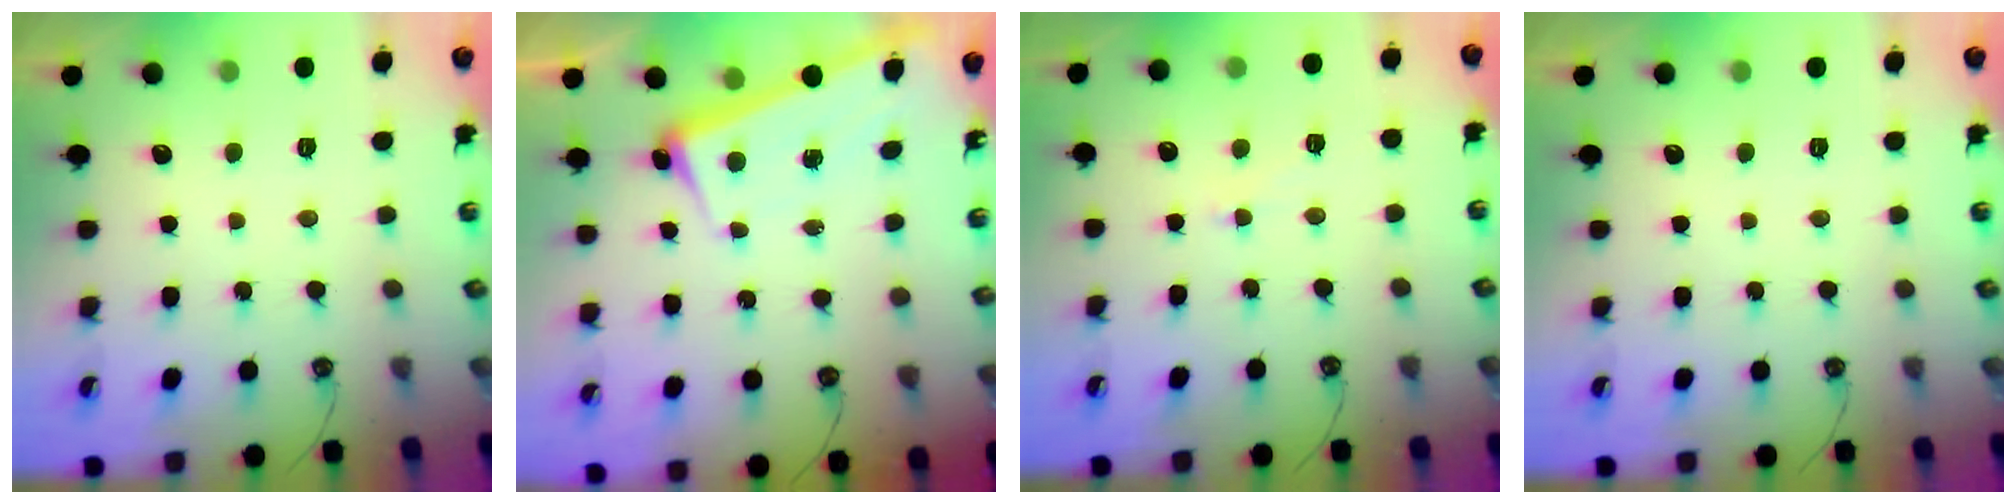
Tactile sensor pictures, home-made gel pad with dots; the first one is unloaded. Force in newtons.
{"total": 2.4, "press": 2.2, "slide": 0.8}
{"total": 1.1, "press": 1.0, "slide": 0.5}
{"total": 0.0}